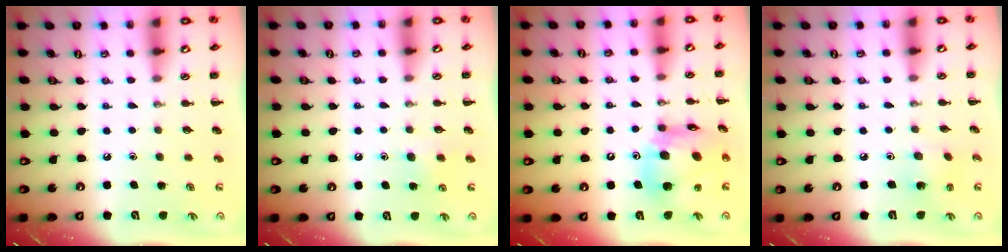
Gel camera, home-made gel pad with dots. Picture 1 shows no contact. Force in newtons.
{"total": 5.0, "press": 4.9, "slide": 1.3}
{"total": 15.1, "press": 14.7, "slide": 3.6}
{"total": 2.1, "press": 1.9, "slide": 0.7}